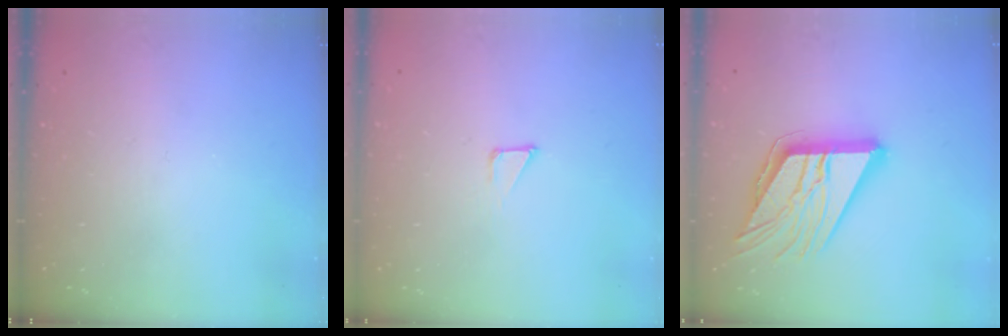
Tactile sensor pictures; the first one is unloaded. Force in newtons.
{"total": 1.2, "press": 1.2, "slide": 0.0}
{"total": 19.1, "press": 19.0, "slide": 2.2}